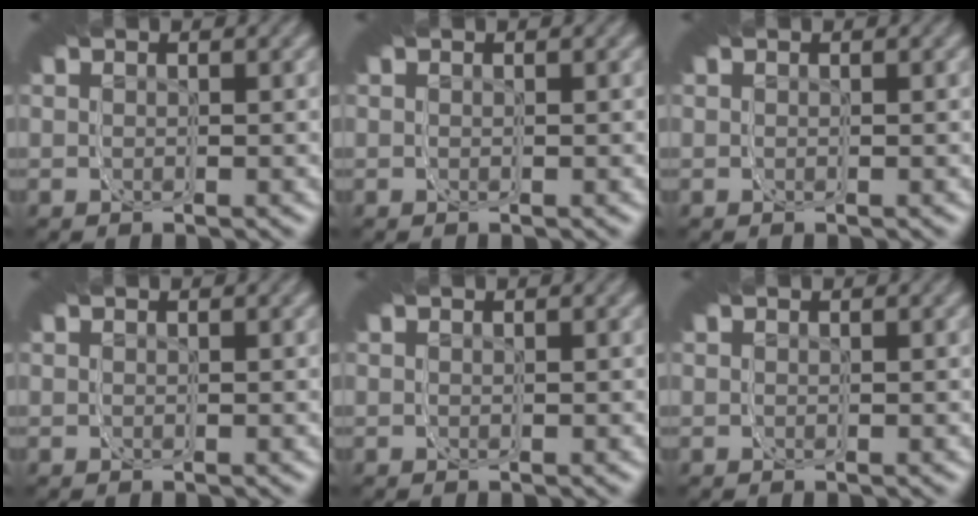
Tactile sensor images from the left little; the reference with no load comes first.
{"total": 0.0}
{"total": 0.0}
{"total": 0.0}
{"total": 0.0}
{"total": 0.0}